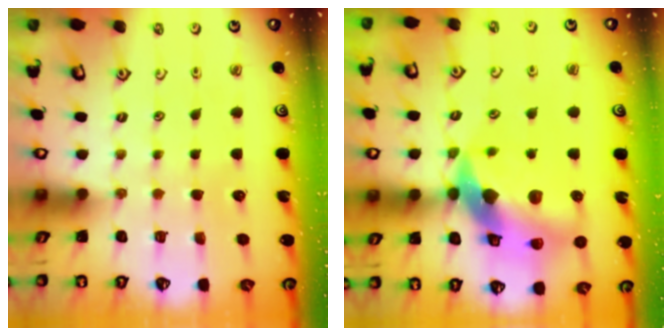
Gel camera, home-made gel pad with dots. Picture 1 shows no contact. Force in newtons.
{"total": 16.6, "press": 16.4, "slide": 2.5}